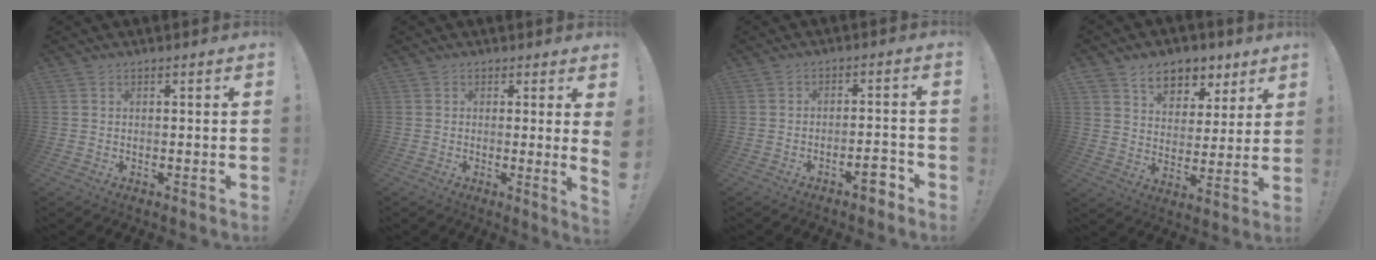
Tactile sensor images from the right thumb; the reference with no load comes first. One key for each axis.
{"total": 3.2, "fx": 0.7, "fy": -0.4, "fz": 3.1, "tx": -0.040, "ty": -0.017, "tz": 0.009}
{"total": 5.0, "fx": -3.5, "fy": 1.2, "fz": 3.3, "tx": -0.046, "ty": 0.018, "tz": -0.062}
{"total": 10.1, "fx": 6.7, "fy": 6.8, "fz": 3.2, "tx": -0.047, "ty": -0.043, "tz": 0.129}